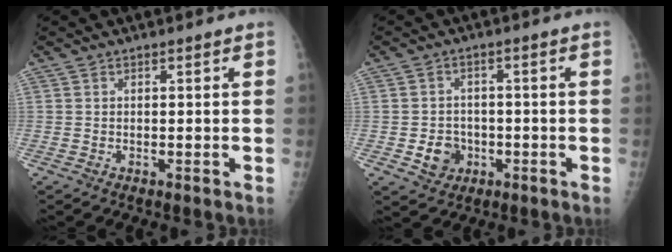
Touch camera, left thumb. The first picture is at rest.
{"total": 5.2, "force": [-1.6, 4.5, 2.1], "torque": [-0.012, 0.008, -0.021]}